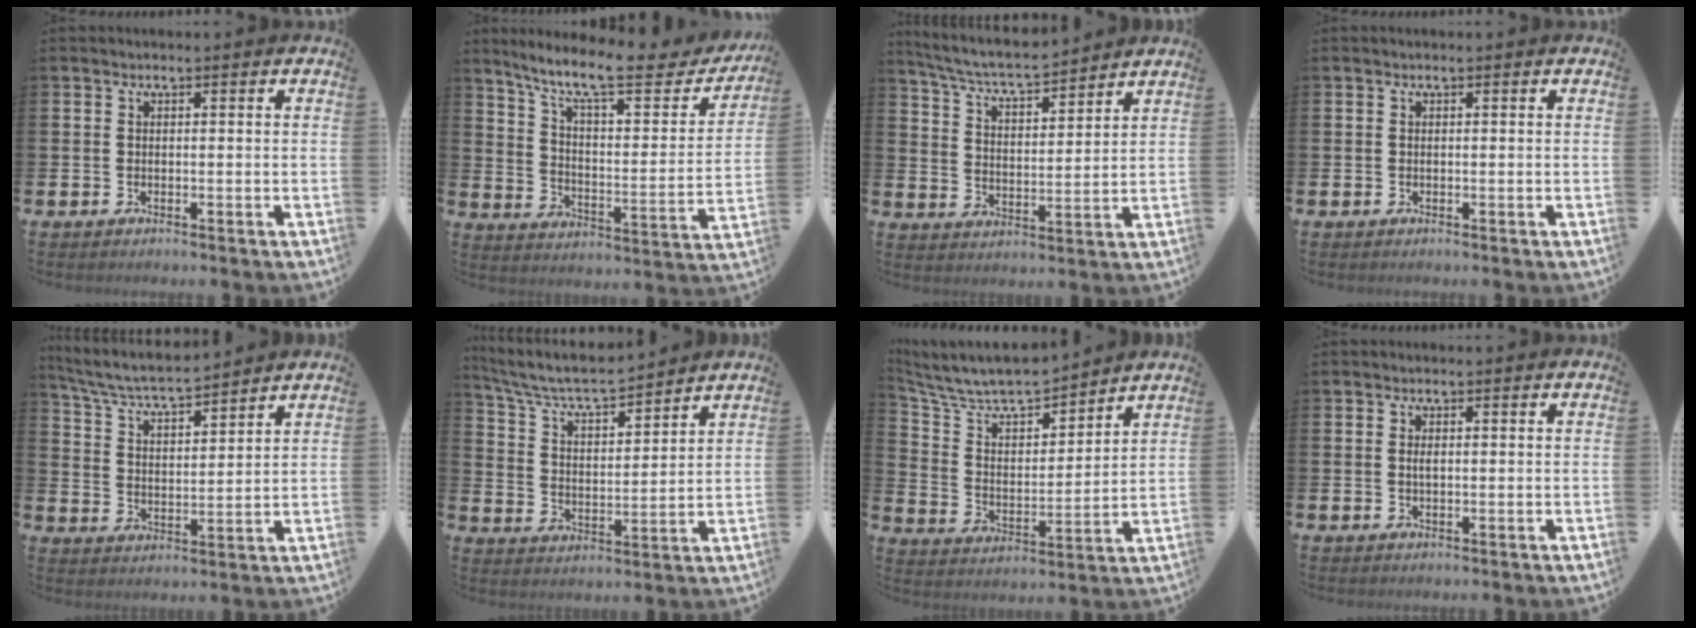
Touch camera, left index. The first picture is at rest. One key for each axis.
{"total": 11.3, "fx": 9.3, "fy": 2.5, "fz": 5.9, "tx": -0.139, "ty": -0.056, "tz": 0.154}
{"total": 6.2, "fx": 5.8, "fy": 0.6, "fz": 1.9, "tx": -0.064, "ty": -0.038, "tz": 0.100}
{"total": 0.0}
{"total": 6.0, "fx": 5.7, "fy": 0.5, "fz": 1.8, "tx": -0.062, "ty": -0.039, "tz": 0.096}
{"total": 7.1, "fx": 6.6, "fy": 1.0, "fz": 2.4, "tx": -0.078, "ty": -0.045, "tz": 0.113}
{"total": 8.5, "fx": 7.9, "fy": 1.8, "fz": 2.3, "tx": -0.088, "ty": -0.057, "tz": 0.139}
{"total": 0.9, "fx": 0.1, "fy": 0.3, "fz": 0.8, "tx": -0.014, "ty": 0.001, "tz": 0.000}